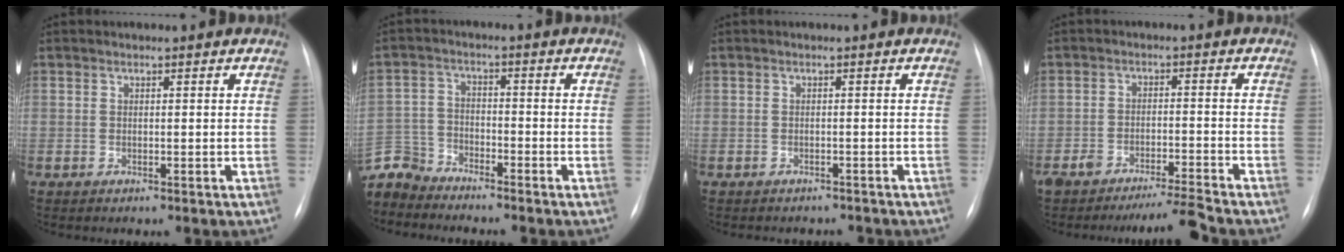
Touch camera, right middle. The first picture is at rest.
{"total": 7.8, "force": [-7.5, 2.1, -0.2], "torque": [-0.005, 0.005, -0.153]}
{"total": 3.9, "force": [-3.6, 1.6, 0.4], "torque": [0.000, 0.004, -0.040]}
{"total": 5.4, "force": [-5.0, -0.7, 2.0], "torque": [-0.033, -0.008, -0.087]}